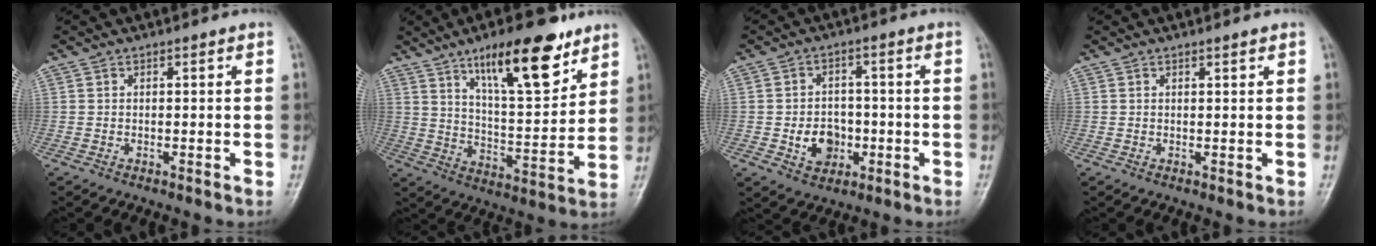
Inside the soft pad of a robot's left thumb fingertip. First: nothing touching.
{"total": 17.3, "force": [10.6, 5.5, 12.6], "torque": [-0.166, -0.057, 0.177]}
{"total": 7.1, "force": [-1.7, 5.7, 3.9], "torque": [-0.032, 0.012, -0.024]}
{"total": 0.8, "force": [0.6, 0.1, 0.6], "torque": [-0.008, -0.003, 0.010]}